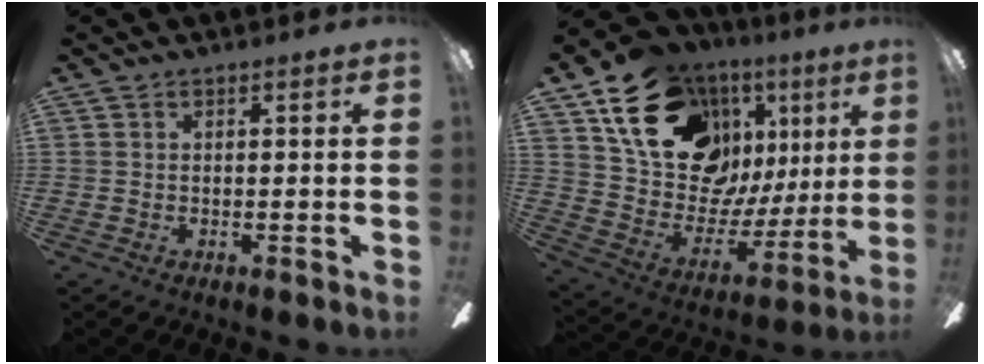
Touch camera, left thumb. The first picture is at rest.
{"total": 22.7, "force": [12.3, 15.0, 11.6], "torque": [-0.192, -0.055, 0.236]}